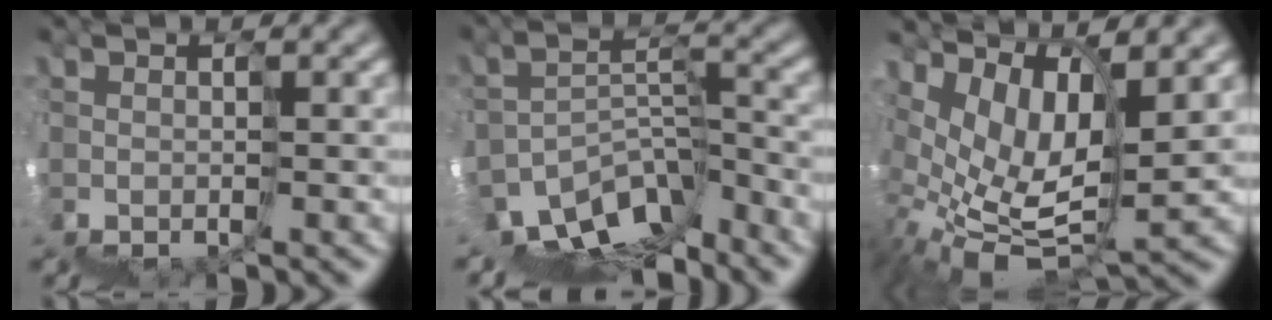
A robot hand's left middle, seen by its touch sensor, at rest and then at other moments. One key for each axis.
{"total": 6.2, "fx": -6.0, "fy": 1.3, "fz": 0.1, "tx": 0.006, "ty": 0.011, "tz": -0.119}
{"total": 4.8, "fx": 2.3, "fy": 1.9, "fz": 3.7, "tx": -0.070, "ty": 0.006, "tz": 0.052}